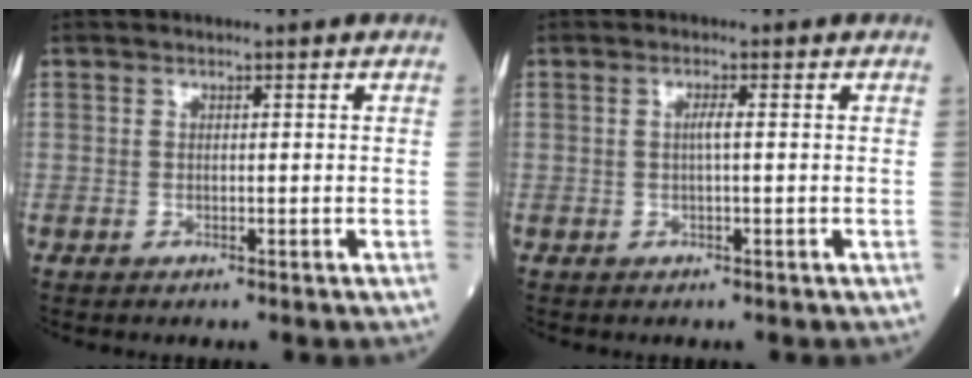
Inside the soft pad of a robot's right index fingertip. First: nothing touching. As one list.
[{"total": 1.3, "force": [0.0, -0.1, 1.3], "torque": [-0.027, 0.002, -0.001]}]